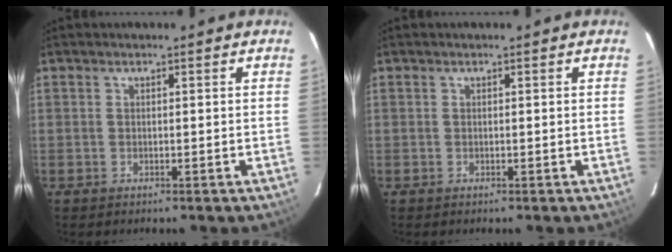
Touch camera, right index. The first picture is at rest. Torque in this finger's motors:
{"motor_torque": [0.00, 0.00, 0.00, 0.00]}